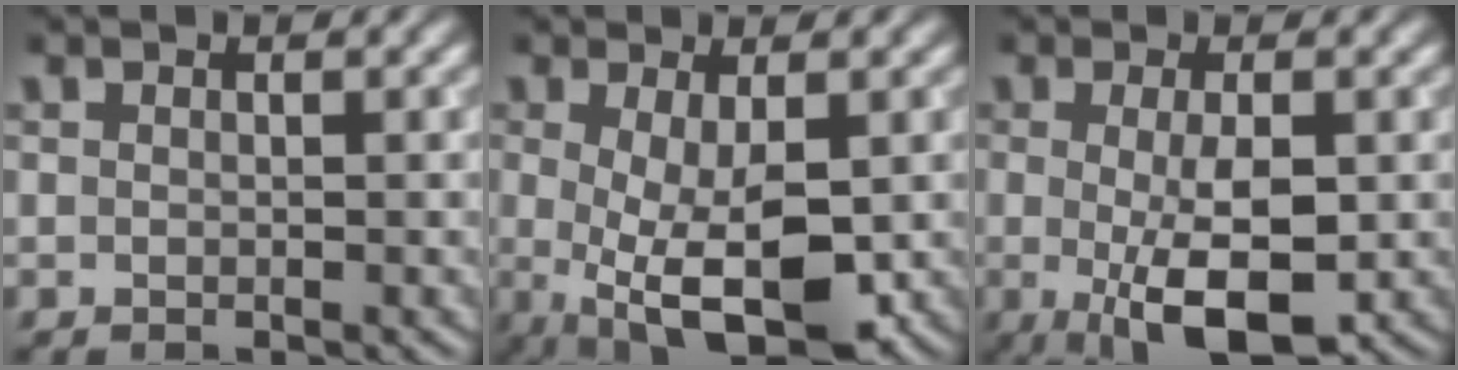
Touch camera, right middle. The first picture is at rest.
{"total": 7.6, "force": [-1.2, 3.0, 6.9], "torque": [-0.133, -0.018, -0.013]}
{"total": 6.2, "force": [-1.0, 2.0, 5.8], "torque": [-0.098, -0.013, -0.012]}